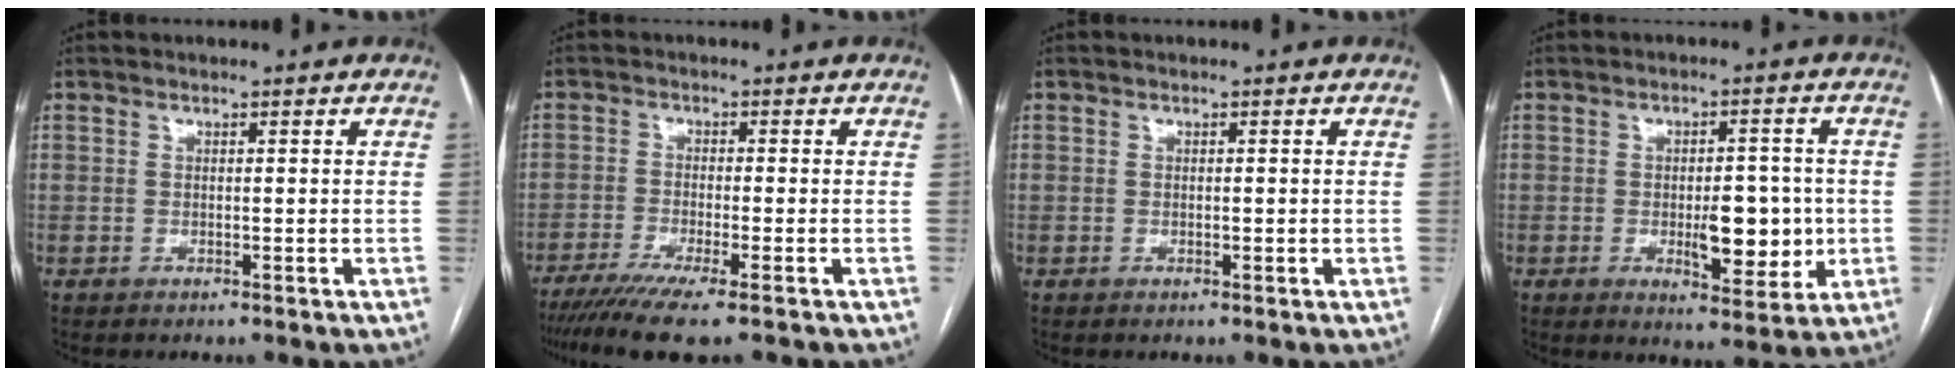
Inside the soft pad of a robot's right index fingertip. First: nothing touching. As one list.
[{"total": 8.3, "force": [-6.3, -0.2, 5.3], "torque": [-0.081, -0.017, -0.103]}, {"total": 0.5, "force": [-0.1, 0.2, 0.4], "torque": [-0.006, 0.000, 0.000]}, {"total": 8.4, "force": [-1.3, 3.4, 7.5], "torque": [-0.102, -0.001, -0.010]}]